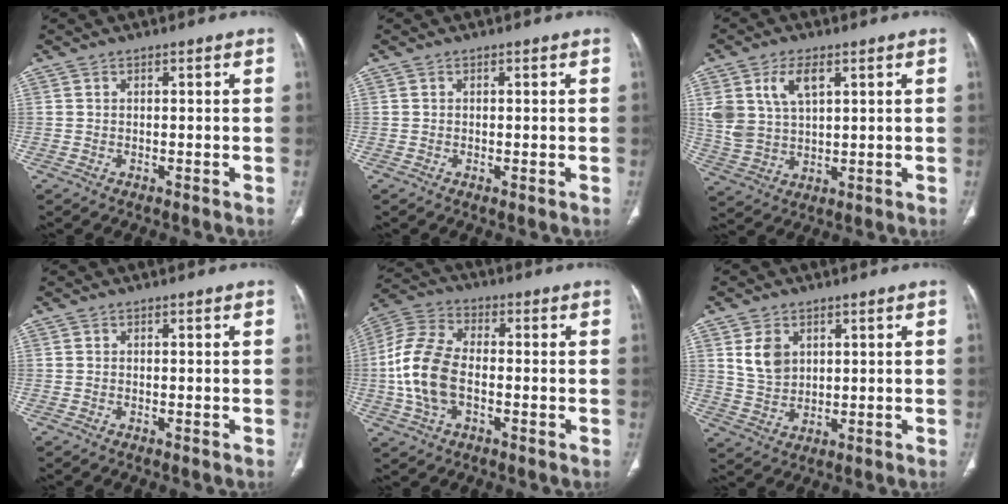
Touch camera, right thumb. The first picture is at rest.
{"total": 0.5, "force": [-0.1, 0.2, 0.5], "torque": [-0.013, -0.003, -0.002]}
{"total": 9.5, "force": [3.9, 5.3, 6.9], "torque": [-0.136, -0.010, 0.084]}
{"total": 0.0}
{"total": 13.2, "force": [-1.6, 7.8, 10.6], "torque": [-0.228, 0.025, -0.034]}
{"total": 6.2, "force": [2.4, 4.5, 3.6], "torque": [-0.050, -0.014, 0.054]}